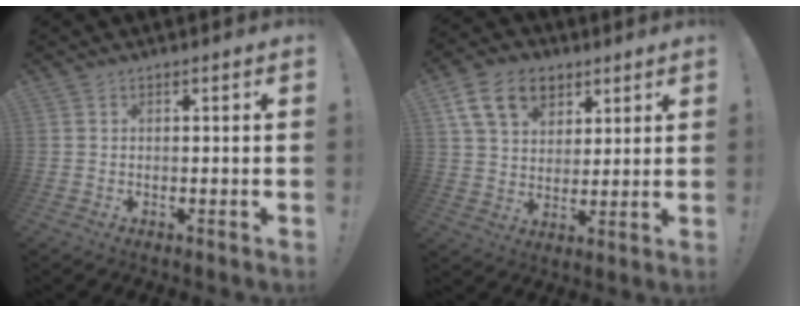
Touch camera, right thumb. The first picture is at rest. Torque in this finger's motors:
{"motor_torque": [-0.03, 0.28, 0.32, -0.13, 0.32]}